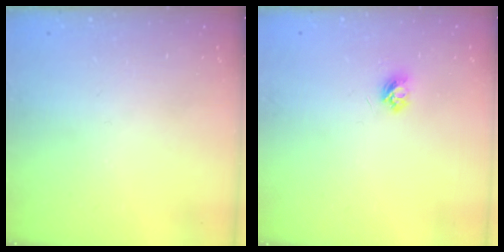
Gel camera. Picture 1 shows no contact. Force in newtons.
{"total": 3.6, "press": 3.5, "slide": 0.4}